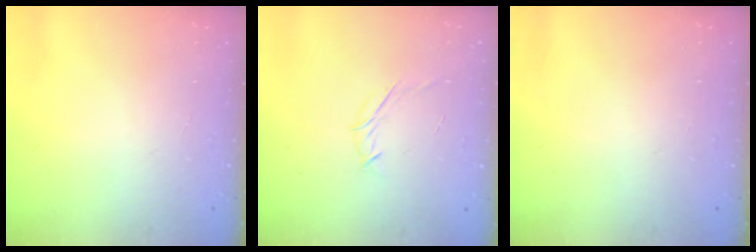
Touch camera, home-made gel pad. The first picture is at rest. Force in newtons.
{"total": 3.9, "press": 3.8, "slide": 0.8}
{"total": 0.0}